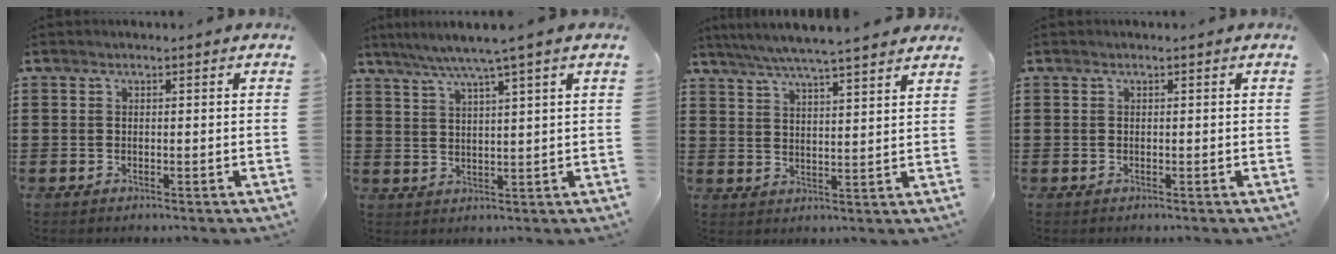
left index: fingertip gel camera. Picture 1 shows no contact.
{"total": 4.9, "force": [3.7, -0.8, 3.1], "torque": [-0.070, -0.012, 0.062]}
{"total": 5.5, "force": [5.0, -0.4, 2.3], "torque": [-0.062, -0.024, 0.086]}
{"total": 0.0}